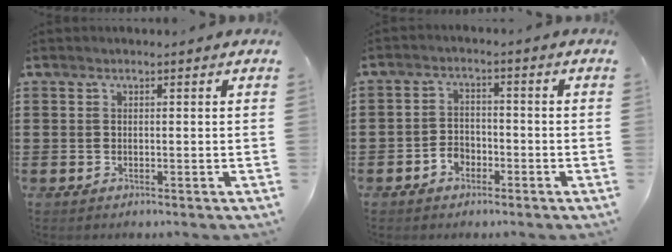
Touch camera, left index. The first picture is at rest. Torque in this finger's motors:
{"motor_torque": [0.23, 0.22, 0.16, 0.02]}